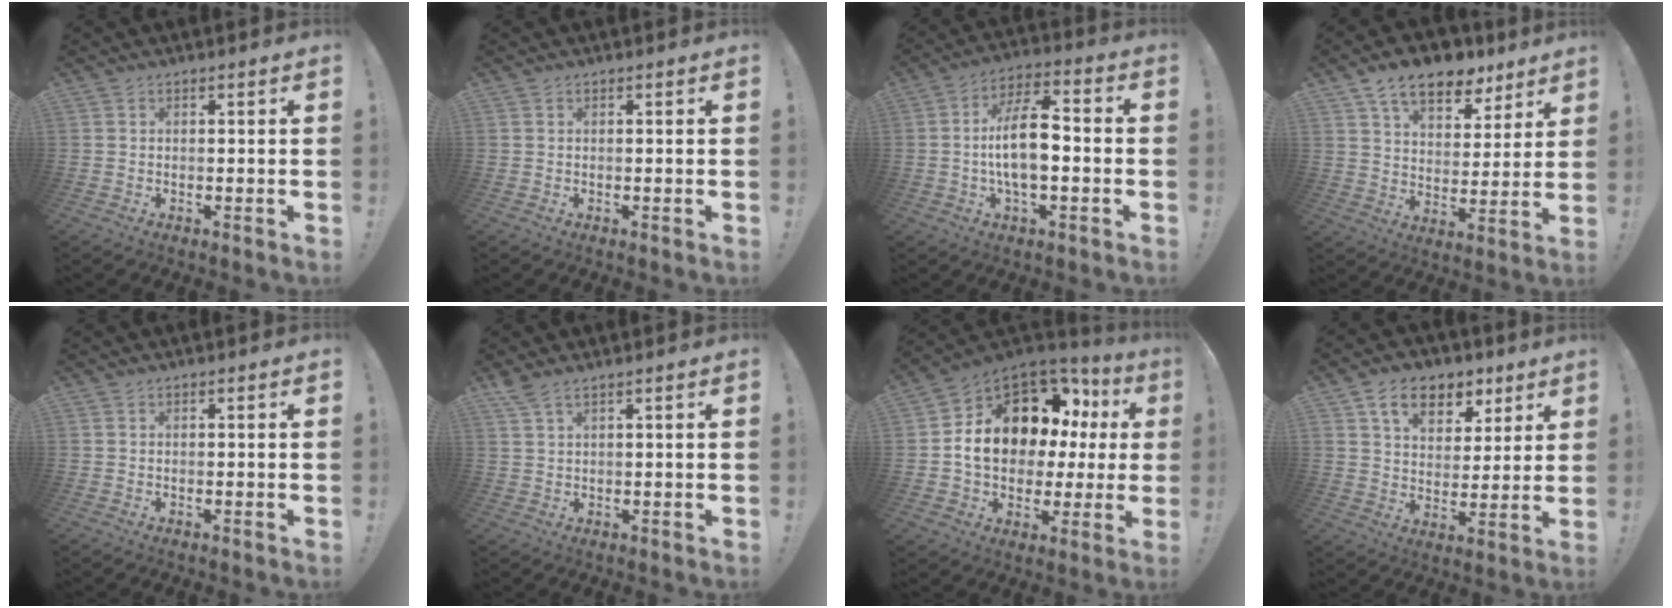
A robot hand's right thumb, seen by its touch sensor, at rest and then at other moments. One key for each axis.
{"total": 0.0}
{"total": 13.1, "fx": -1.8, "fy": 5.6, "fz": 11.8, "tx": -0.217, "ty": 0.009, "tz": -0.039}
{"total": 13.7, "fx": 9.3, "fy": 7.3, "fz": 6.8, "tx": -0.098, "ty": -0.056, "tz": 0.168}
{"total": 0.0}
{"total": 3.1, "fx": 2.5, "fy": 0.5, "fz": 1.8, "tx": -0.039, "ty": -0.011, "tz": 0.047}
{"total": 14.7, "fx": 4.4, "fy": 10.1, "fz": 9.7, "tx": -0.156, "ty": -0.028, "tz": 0.093}
{"total": 12.3, "fx": 7.1, "fy": 8.1, "fz": 5.8, "tx": -0.080, "ty": -0.034, "tz": 0.132}